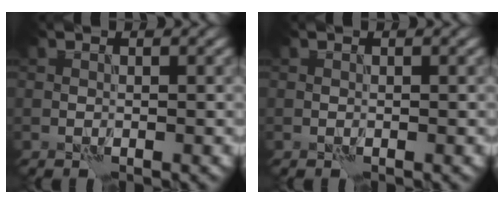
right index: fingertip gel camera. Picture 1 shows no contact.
{"total": 0.0}